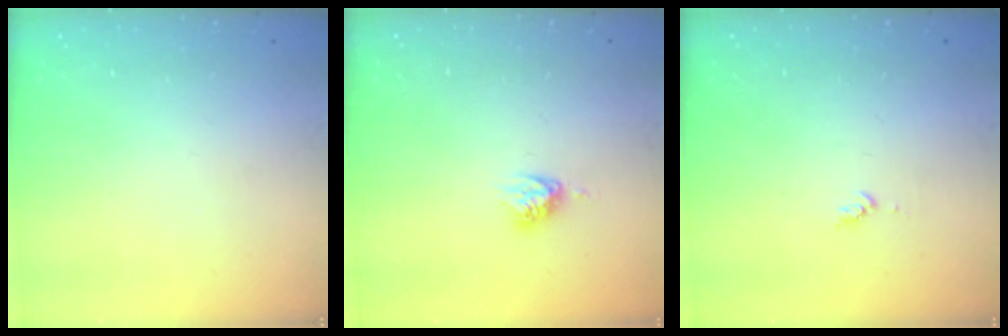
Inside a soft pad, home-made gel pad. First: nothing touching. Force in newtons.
{"total": 4.2, "press": 4.1, "slide": 0.6}
{"total": 3.6, "press": 3.6, "slide": 0.5}